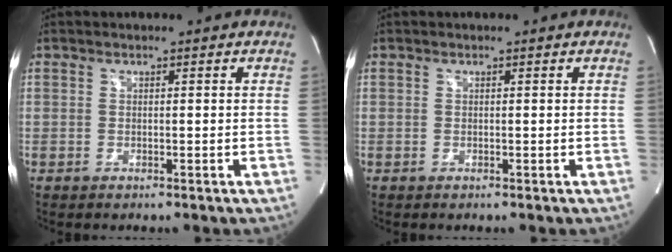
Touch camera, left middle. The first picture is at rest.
{"total": 0.0}